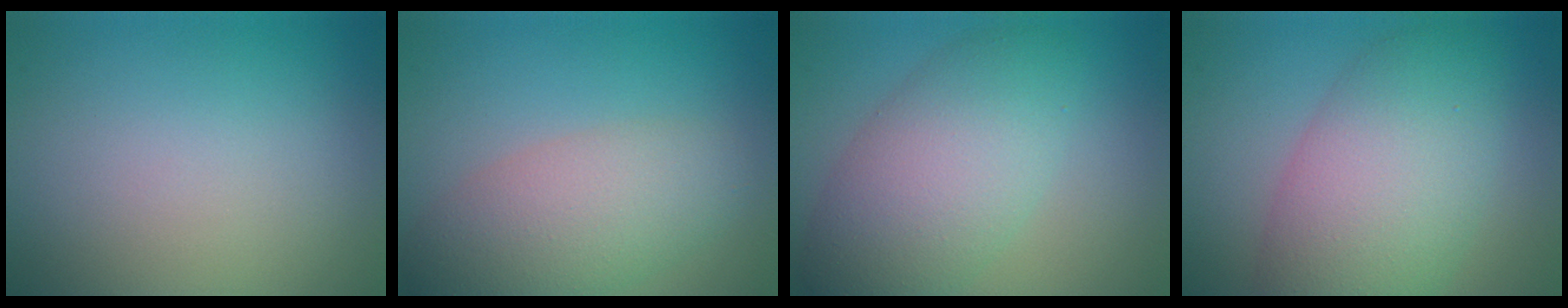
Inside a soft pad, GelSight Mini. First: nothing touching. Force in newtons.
{"total": 4.9, "press": 4.9, "slide": 0.3}
{"total": 6.9, "press": 6.9, "slide": 0.3}
{"total": 8.3, "press": 8.3, "slide": 0.3}